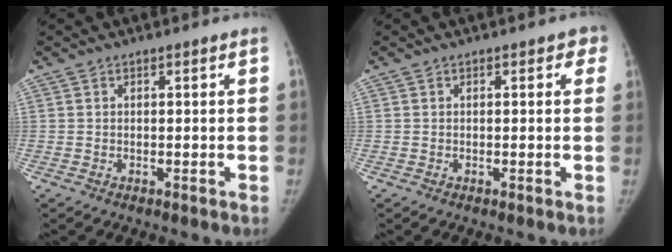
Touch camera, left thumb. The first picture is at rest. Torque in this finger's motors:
{"motor_torque": [-0.11, -0.02, 0.22, 0.13, -0.01]}